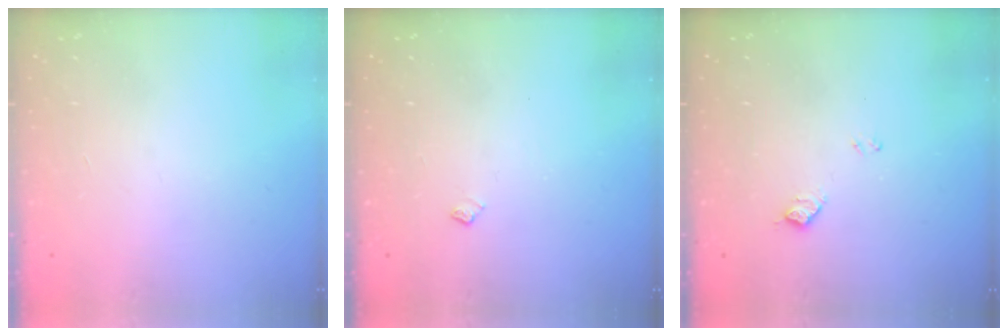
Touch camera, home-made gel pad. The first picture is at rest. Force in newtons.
{"total": 3.2, "press": 3.1, "slide": 0.5}
{"total": 8.0, "press": 8.0, "slide": 0.7}